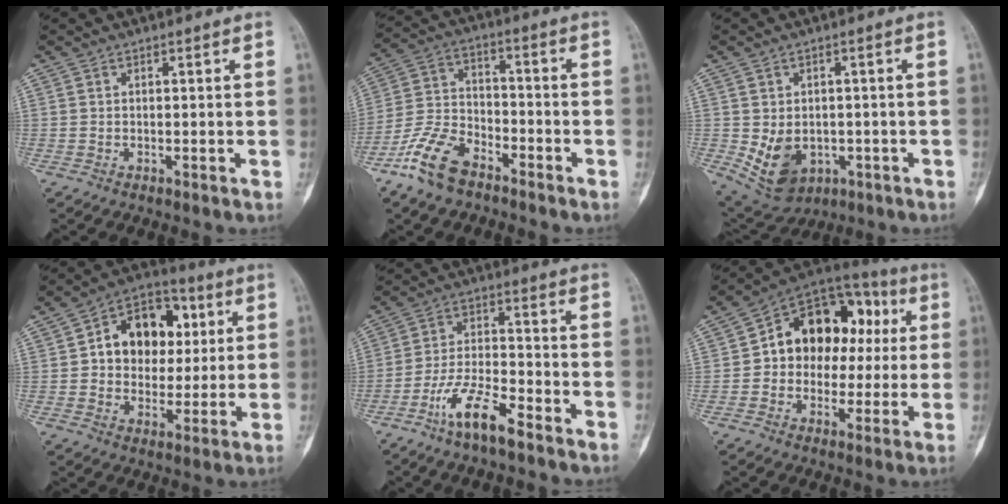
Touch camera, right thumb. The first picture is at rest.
{"total": 11.6, "force": [-7.9, 5.8, 6.2], "torque": [-0.133, 0.042, -0.161]}
{"total": 9.8, "force": [-2.4, 7.4, 6.0], "torque": [-0.084, 0.006, -0.016]}
{"total": 15.4, "force": [3.1, 11.5, 9.7], "torque": [-0.095, 0.013, 0.046]}
{"total": 10.0, "force": [-6.6, 2.6, 7.1], "torque": [-0.147, 0.037, -0.125]}
{"total": 18.4, "force": [1.9, 13.9, 11.9], "torque": [-0.109, 0.046, 0.026]}